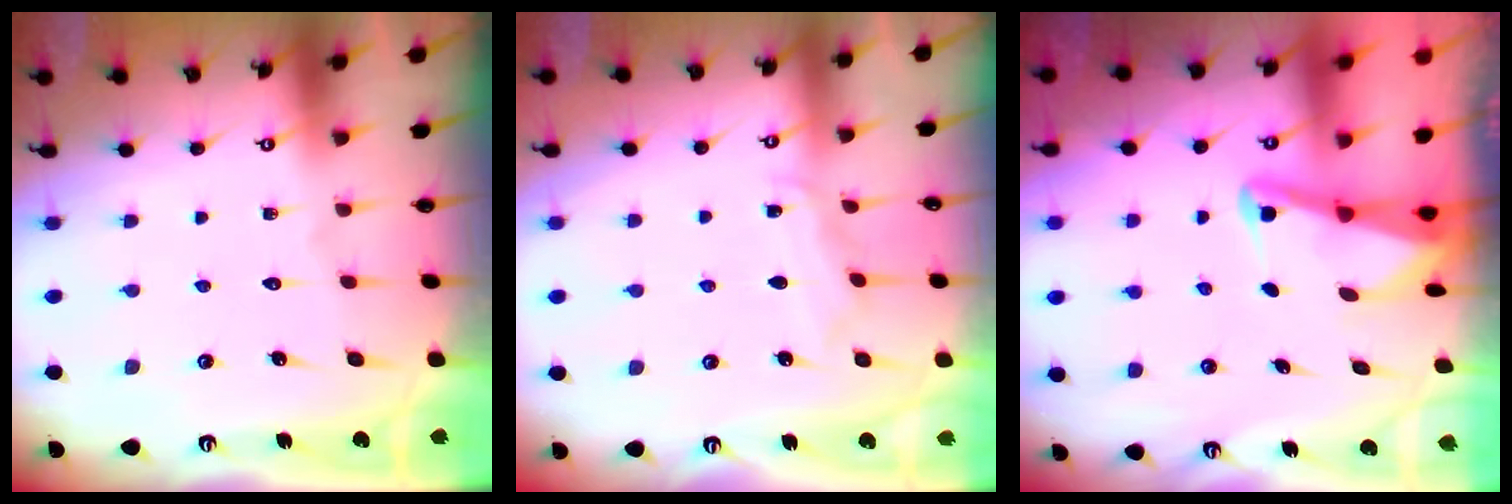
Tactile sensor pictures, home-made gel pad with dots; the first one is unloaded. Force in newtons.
{"total": 5.0, "press": 5.0, "slide": 0.6}
{"total": 2.3, "press": 2.2, "slide": 0.2}